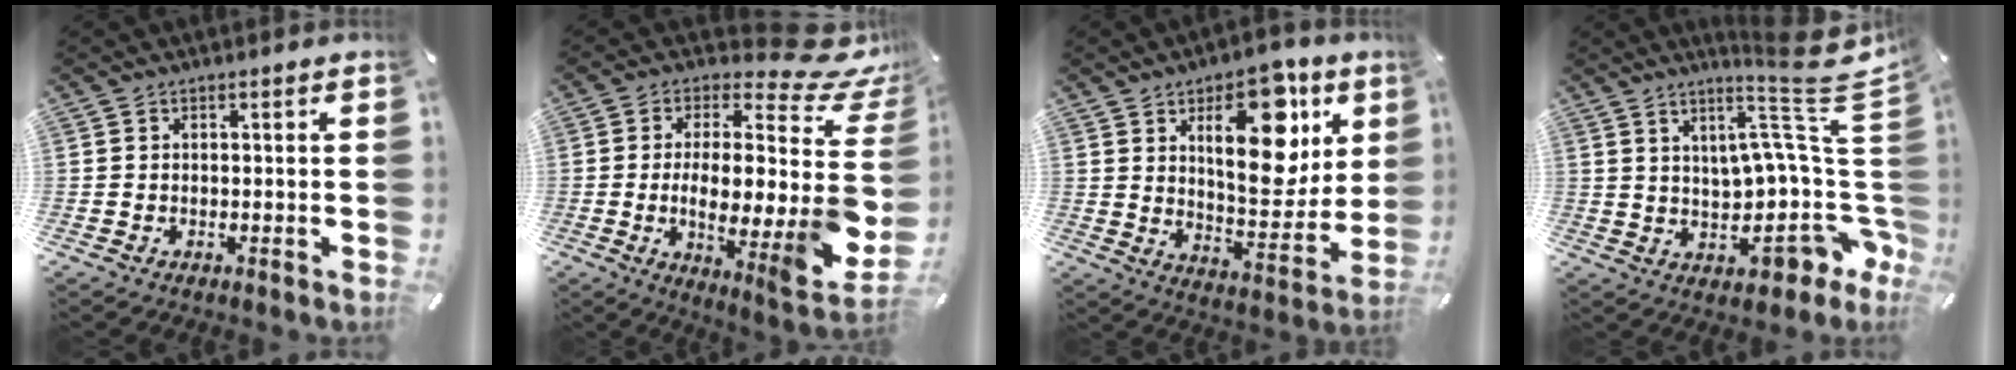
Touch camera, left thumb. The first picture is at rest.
{"total": 18.6, "force": [1.9, 7.1, 17.0], "torque": [-0.213, -0.082, 0.027]}
{"total": 19.7, "force": [8.8, 9.8, 14.6], "torque": [-0.189, -0.041, 0.141]}
{"total": 17.7, "force": [4.6, 7.0, 15.6], "torque": [-0.178, -0.078, 0.068]}